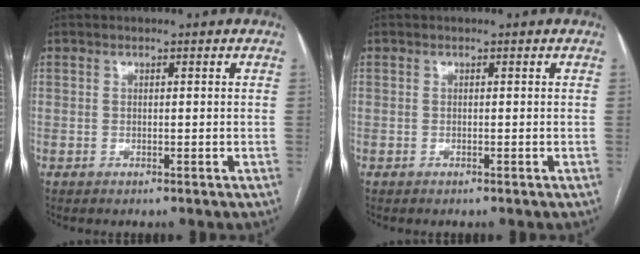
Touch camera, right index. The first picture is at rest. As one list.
[{"total": 0.0}]